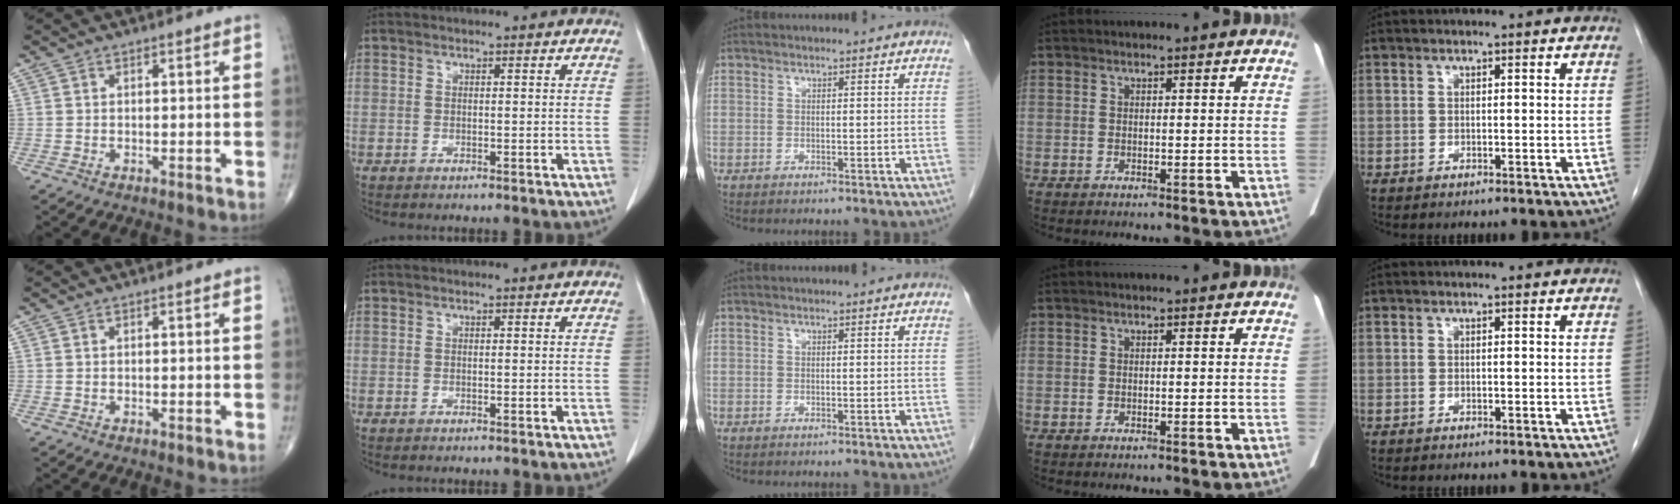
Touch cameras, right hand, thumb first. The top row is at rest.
{}